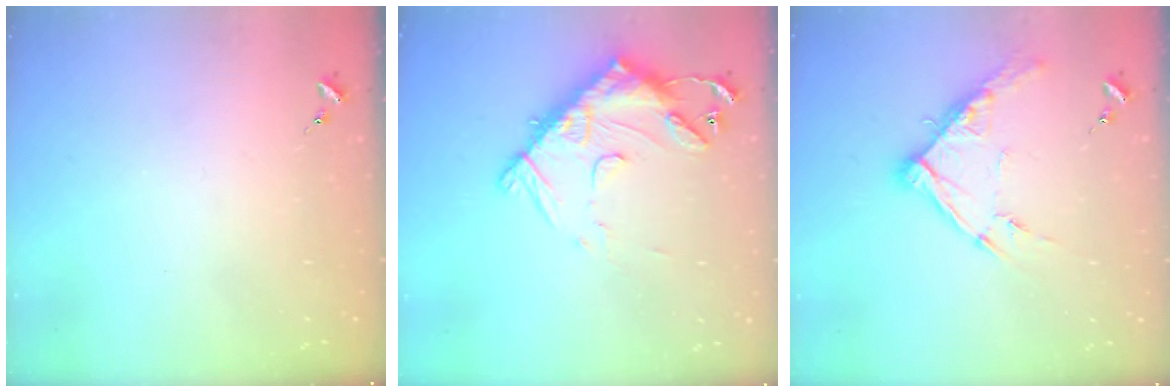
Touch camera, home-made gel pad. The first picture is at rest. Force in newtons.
{"total": 15.5, "press": 15.4, "slide": 1.5}
{"total": 12.4, "press": 12.3, "slide": 1.0}